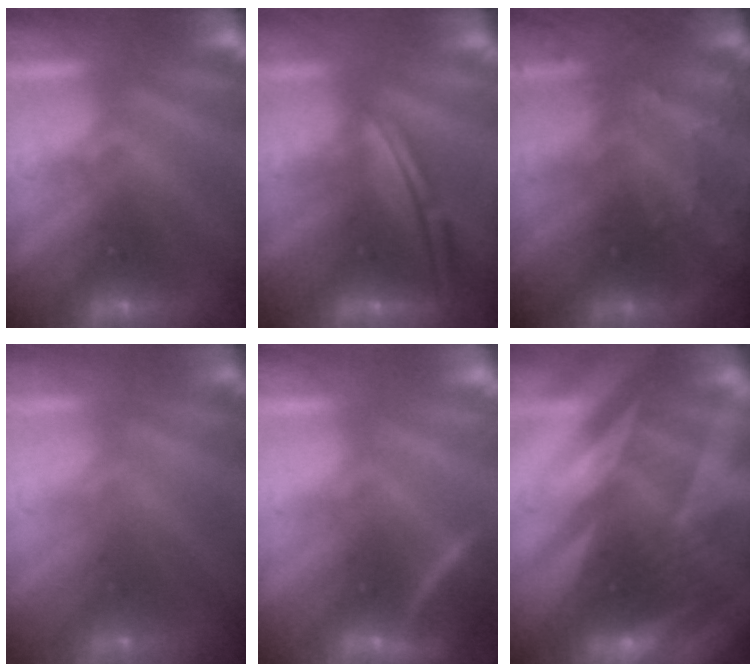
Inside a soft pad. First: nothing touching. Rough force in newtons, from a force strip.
{"total": 5.5}
{"total": 6.7}
{"total": 9.1}
{"total": 2.8}
{"total": 2.9}